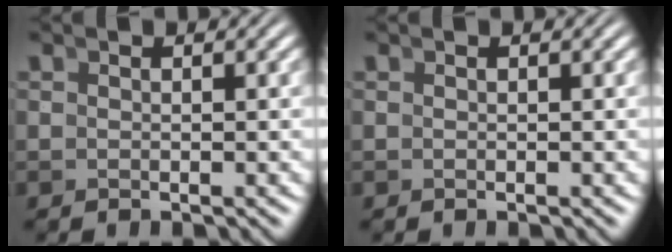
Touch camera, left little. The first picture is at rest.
{"total": 0.0}